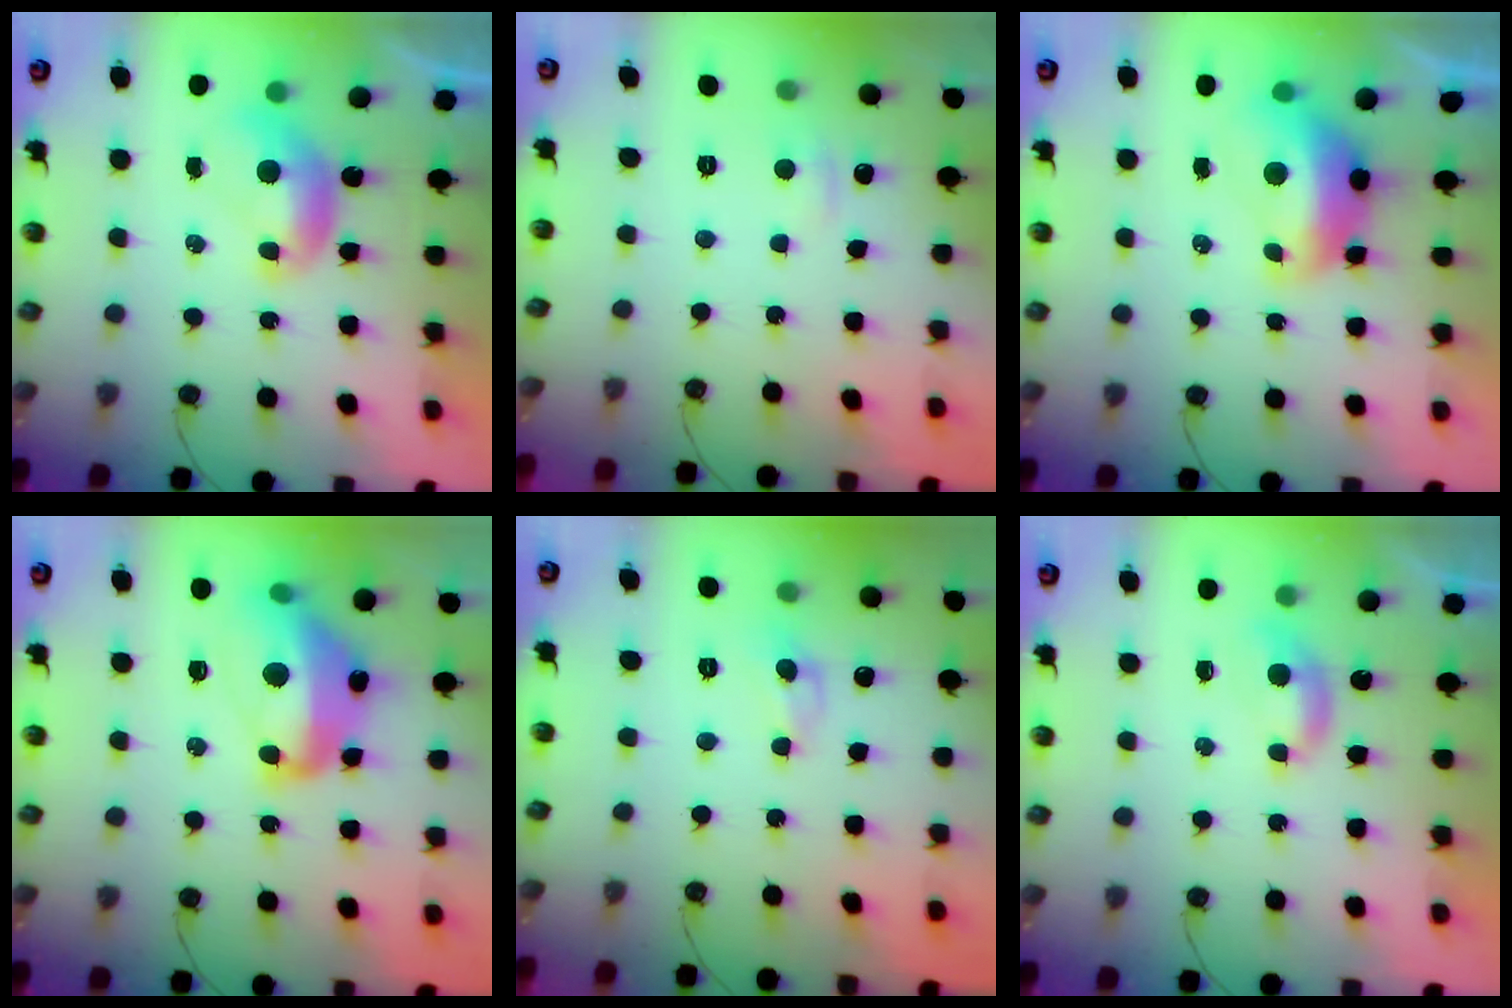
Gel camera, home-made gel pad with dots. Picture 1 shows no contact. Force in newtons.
{"total": 2.7, "press": 2.7, "slide": 0.5}
{"total": 3.1, "press": 2.9, "slide": 0.9}
{"total": 12.0, "press": 11.8, "slide": 1.6}
{"total": 0.0}
{"total": 1.6, "press": 1.5, "slide": 0.5}